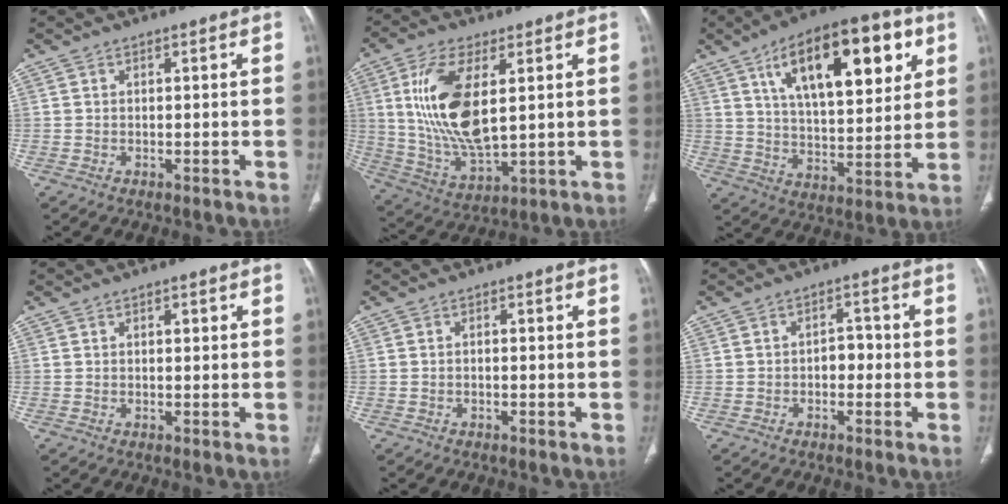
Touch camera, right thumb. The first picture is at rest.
{"total": 16.4, "force": [3.7, 7.1, 14.3], "torque": [-0.288, -0.024, 0.082]}
{"total": 23.6, "force": [10.0, 10.0, 19.0], "torque": [-0.260, -0.017, 0.161]}
{"total": 1.4, "force": [0.5, 0.6, 1.2], "torque": [-0.019, 0.000, 0.008]}
{"total": 0.6, "force": [-0.2, 0.3, 0.5], "torque": [-0.012, 0.004, -0.005]}
{"total": 3.2, "force": [-0.8, 2.3, 2.2], "torque": [-0.015, 0.014, -0.019]}